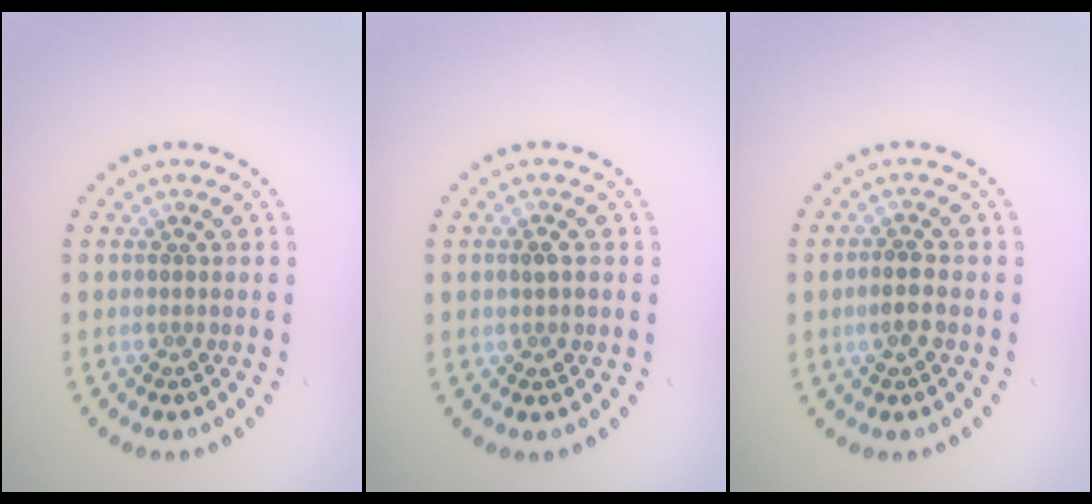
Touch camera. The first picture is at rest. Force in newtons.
{"total": 1.2, "press": 1.2, "slide": 0.1}
{"total": 1.9, "press": 1.8, "slide": 0.5}